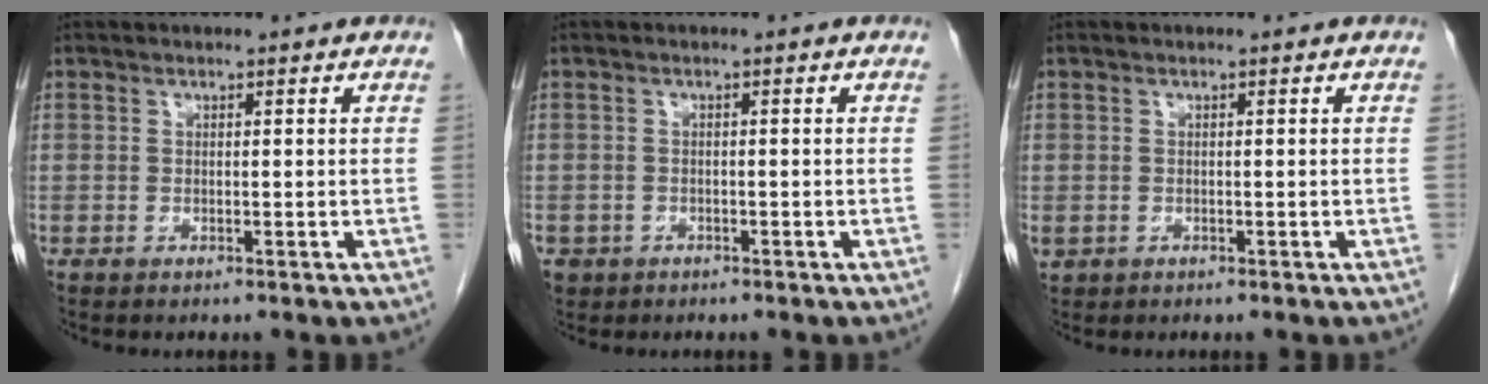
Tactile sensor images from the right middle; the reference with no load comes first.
{"total": 2.7, "force": [-1.6, 2.0, 0.5], "torque": [-0.010, 0.001, -0.025]}
{"total": 1.0, "force": [-0.2, 0.9, 0.5], "torque": [-0.013, 0.001, 0.006]}